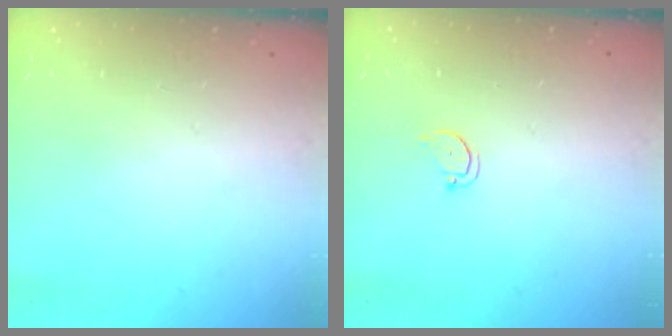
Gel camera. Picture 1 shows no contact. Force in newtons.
{"total": 2.0, "press": 2.0, "slide": 0.2}